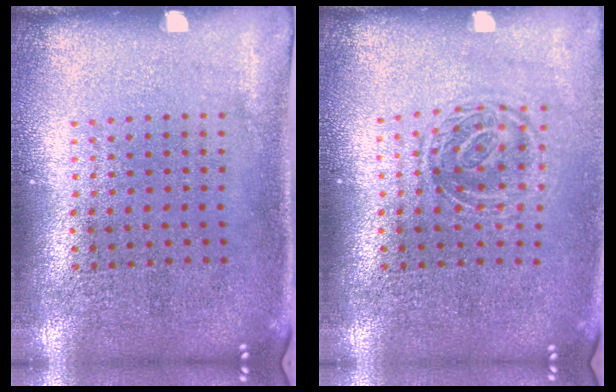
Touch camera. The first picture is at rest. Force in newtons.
{"total": 1.3, "press": 1.1, "slide": 0.7}